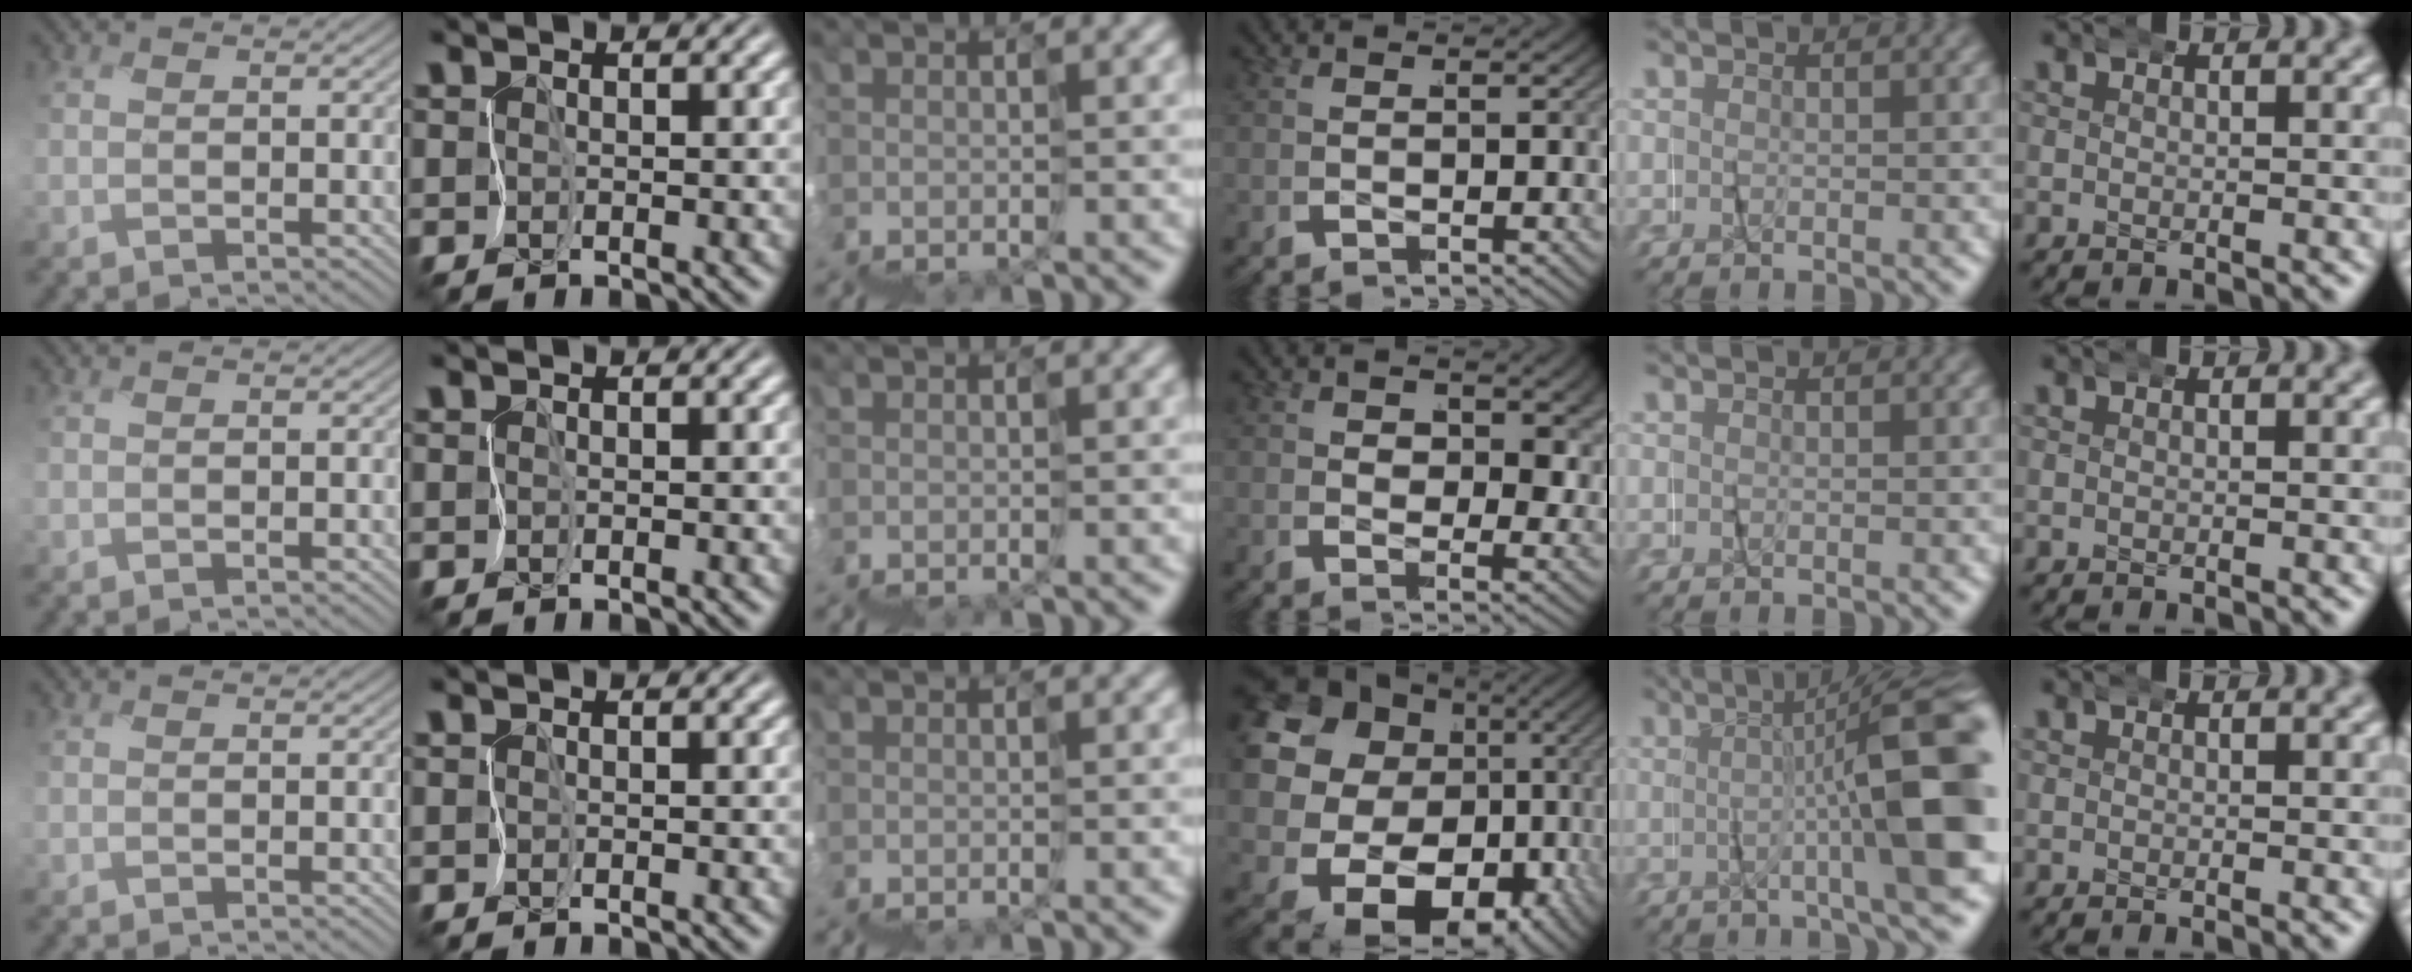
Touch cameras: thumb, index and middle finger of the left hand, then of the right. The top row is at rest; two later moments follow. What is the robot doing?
{"motion": "wrap", "object": "netting"}